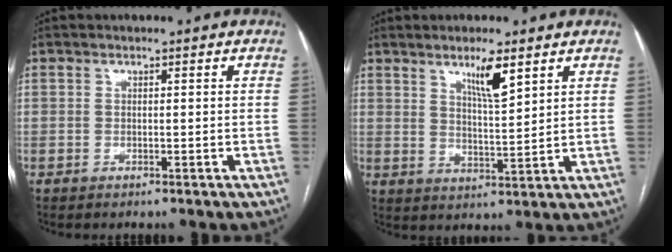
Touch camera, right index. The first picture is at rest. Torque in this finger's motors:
{"motor_torque": [0.52, 0.52, 0.13, 0.09]}